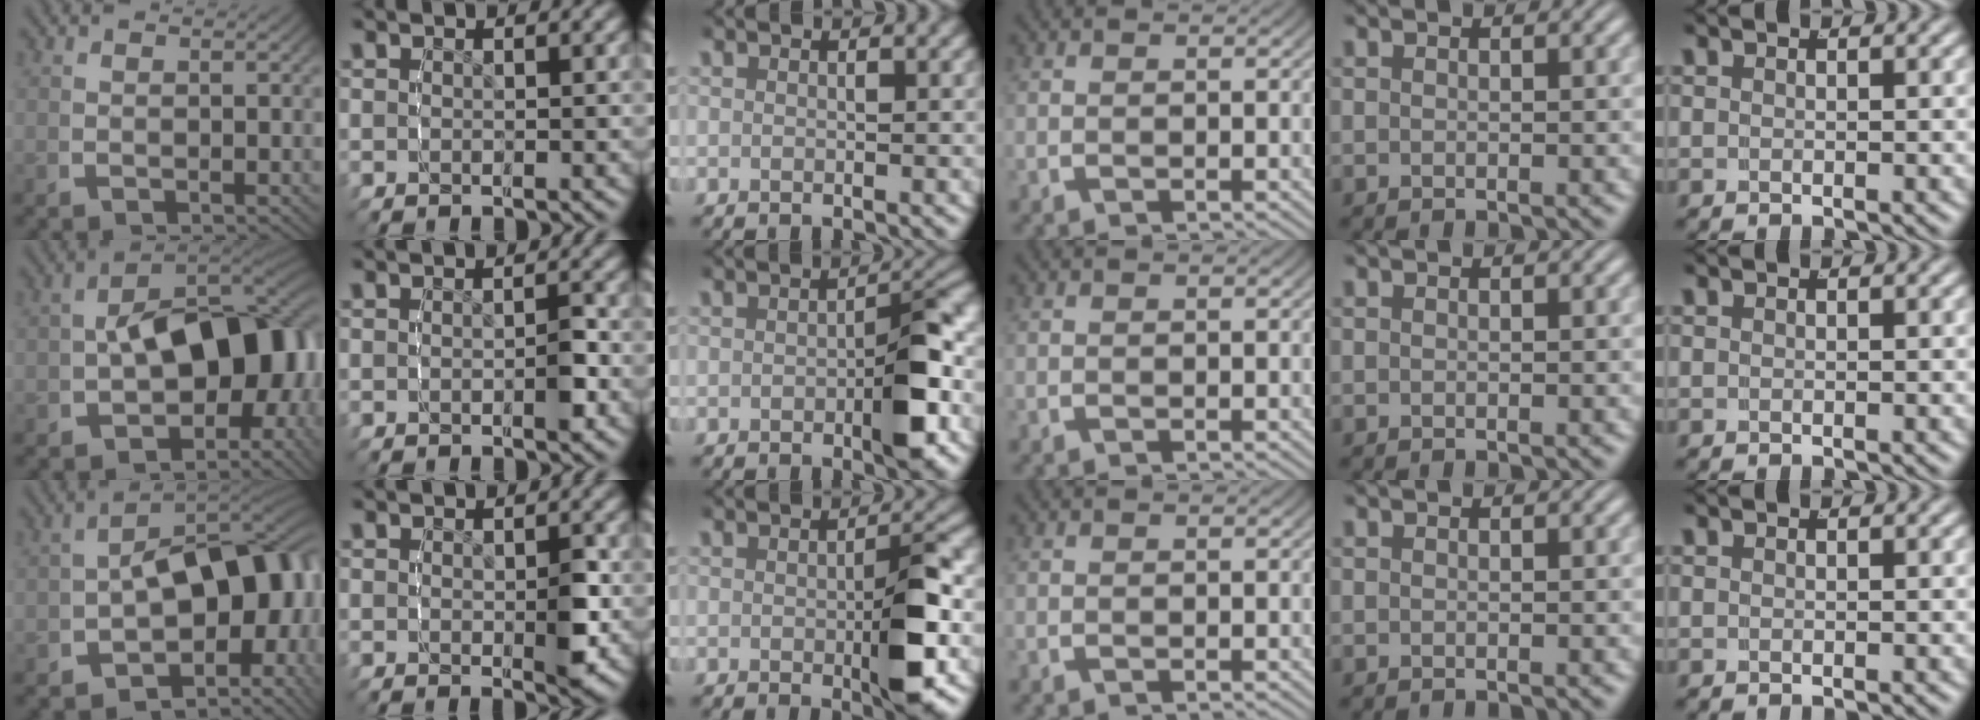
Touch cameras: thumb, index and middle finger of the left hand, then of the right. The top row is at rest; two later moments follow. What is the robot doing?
{"motion": "lift_and_place", "object": "legos"}